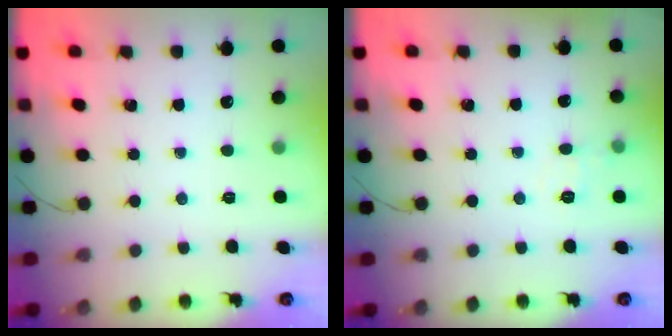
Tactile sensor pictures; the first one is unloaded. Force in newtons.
{"total": 6.0, "press": 5.9, "slide": 1.3}